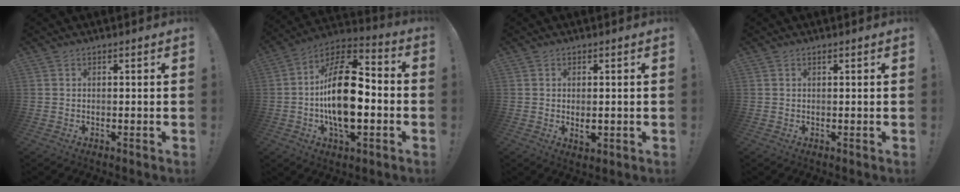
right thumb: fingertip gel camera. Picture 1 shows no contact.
{"total": 22.0, "force": [-2.8, 11.2, 18.8], "torque": [-0.327, 0.014, -0.048]}
{"total": 2.8, "force": [0.0, 1.4, 2.5], "torque": [-0.026, -0.004, 0.000]}
{"total": 0.0}